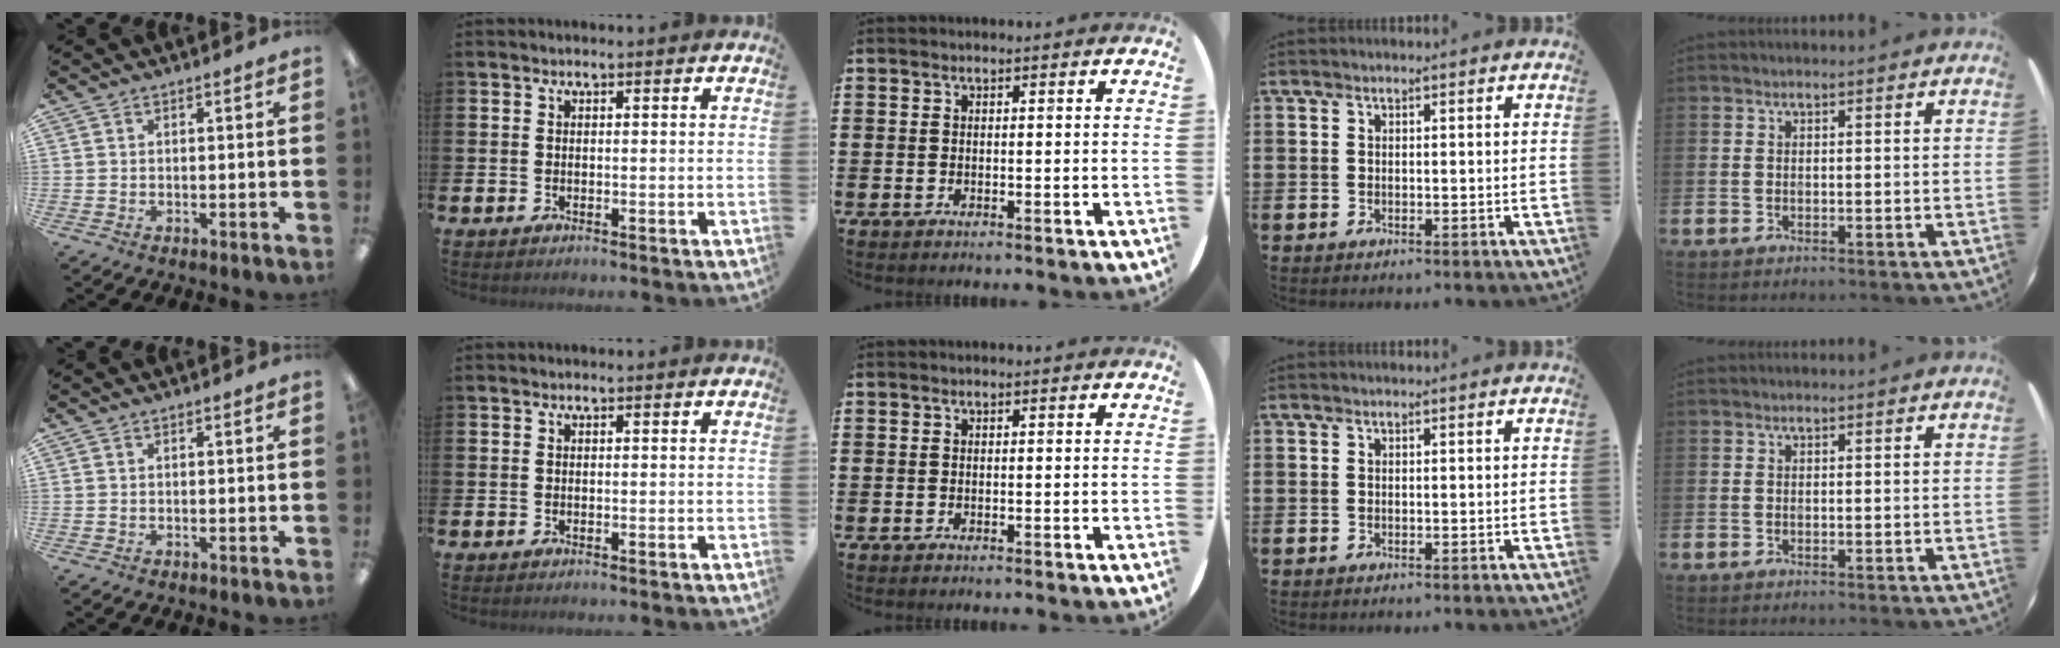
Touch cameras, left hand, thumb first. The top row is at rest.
{}